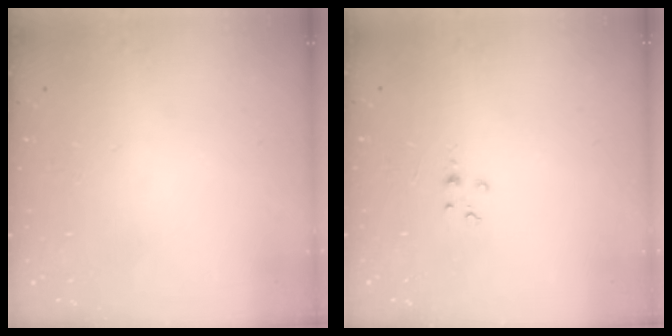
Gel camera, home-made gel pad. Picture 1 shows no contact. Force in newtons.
{"total": 1.8, "press": 1.7, "slide": 0.3}